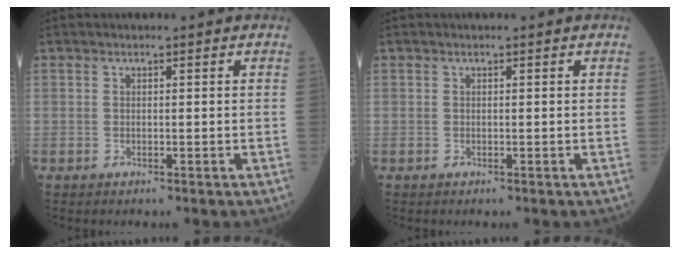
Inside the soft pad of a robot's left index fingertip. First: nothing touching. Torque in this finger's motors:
{"motor_torque": [0.19, 0.15, 0.02, 0.01]}